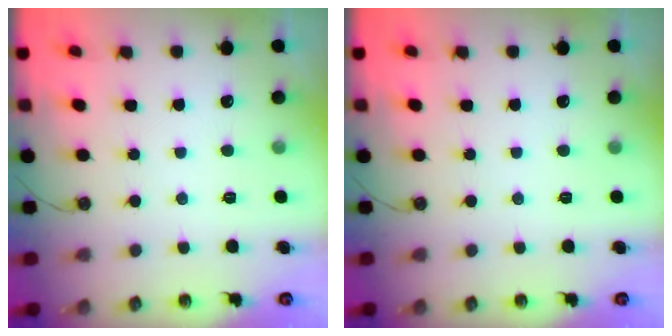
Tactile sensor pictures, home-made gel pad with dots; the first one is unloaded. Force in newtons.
{"total": 0.0}